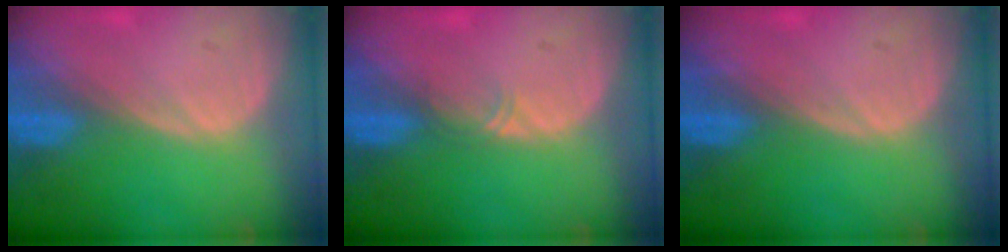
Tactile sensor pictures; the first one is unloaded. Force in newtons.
{"total": 1.1, "press": 1.0, "slide": 0.6}
{"total": 0.0}